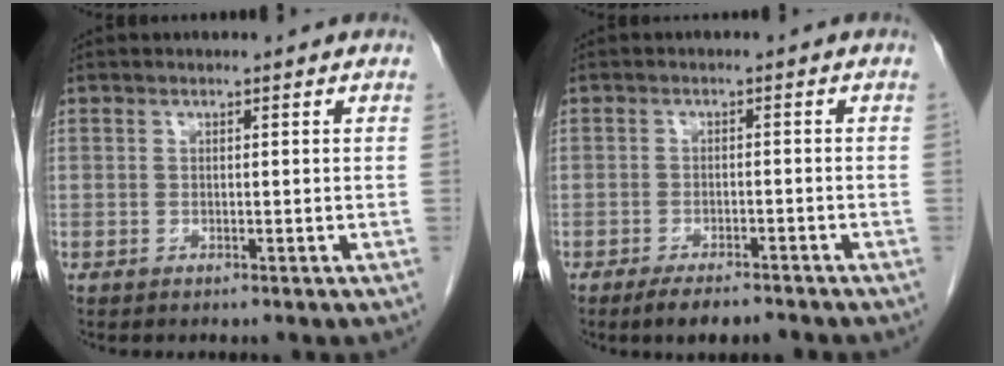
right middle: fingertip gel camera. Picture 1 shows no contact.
{"total": 4.6, "force": [-3.8, 1.1, 2.4], "torque": [-0.038, -0.004, -0.062]}